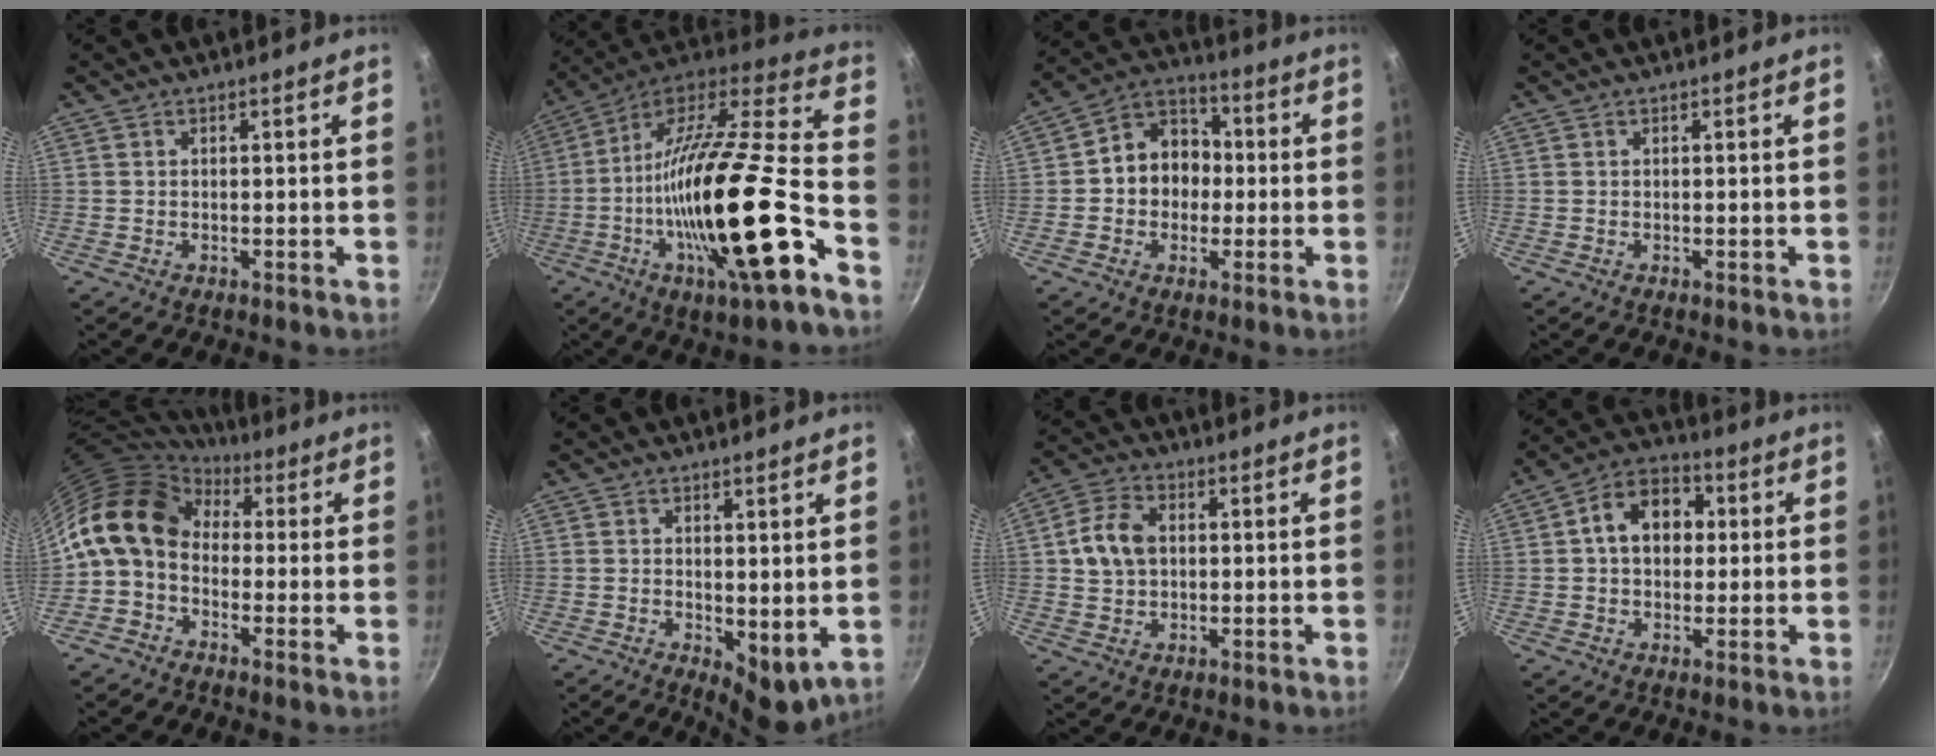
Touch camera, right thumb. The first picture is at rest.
{"total": 29.5, "force": [-9.7, 7.3, 26.9], "torque": [-0.427, 0.017, -0.177]}
{"total": 11.2, "force": [-0.4, 9.4, 6.0], "torque": [-0.046, 0.031, -0.026]}
{"total": 0.0}
{"total": 12.5, "force": [1.0, 9.5, 8.1], "torque": [-0.125, 0.032, -0.005]}
{"total": 5.7, "force": [1.0, 2.9, 4.8], "torque": [-0.054, -0.019, 0.022]}
{"total": 7.9, "force": [1.0, 5.9, 5.2], "torque": [-0.087, 0.014, 0.012]}
{"total": 11.2, "force": [1.7, 8.2, 7.5], "torque": [-0.079, 0.023, 0.010]}